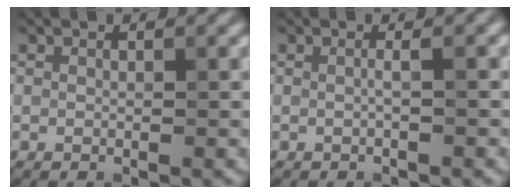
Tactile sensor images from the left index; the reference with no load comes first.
{"total": 1.1, "force": [-0.1, 0.0, 1.1], "torque": [-0.019, 0.000, -0.008]}